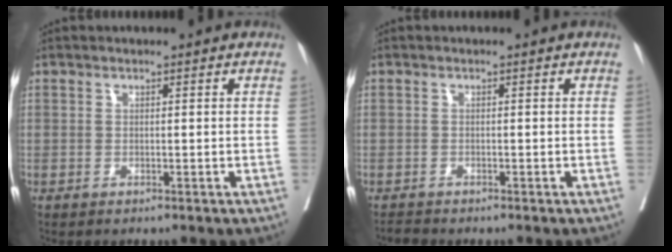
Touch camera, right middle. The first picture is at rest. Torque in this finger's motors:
{"motor_torque": [0.22, -0.23, 0.06, 0.00]}